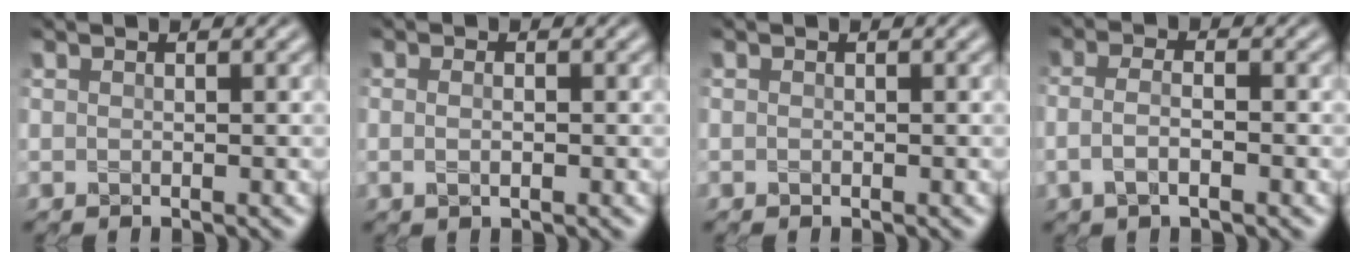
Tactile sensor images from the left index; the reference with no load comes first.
{"total": 1.6, "force": [0.1, 0.8, 1.4], "torque": [-0.016, -0.004, -0.006]}
{"total": 0.0}
{"total": 2.8, "force": [-0.7, 1.1, 2.5], "torque": [-0.050, -0.003, -0.017]}